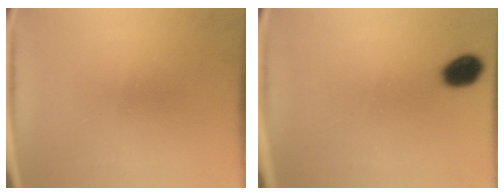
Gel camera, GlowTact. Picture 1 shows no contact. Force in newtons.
{"total": 5.3}